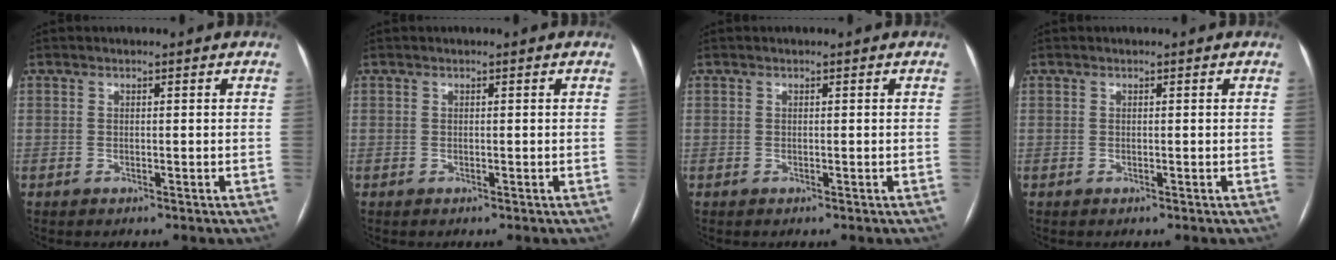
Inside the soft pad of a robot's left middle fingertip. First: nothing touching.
{"total": 0.0}
{"total": 0.0}
{"total": 0.0}